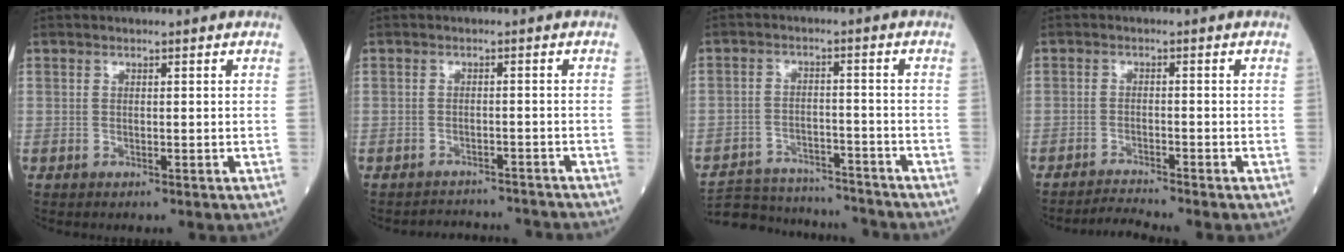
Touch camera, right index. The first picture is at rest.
{"total": 6.4, "force": [-6.4, 0.8, -0.1], "torque": [0.004, 0.012, -0.078]}
{"total": 14.6, "force": [-13.9, 3.2, 3.1], "torque": [-0.056, 0.012, -0.203]}
{"total": 3.1, "force": [-2.8, -1.3, -0.1], "torque": [-0.006, -0.019, -0.050]}